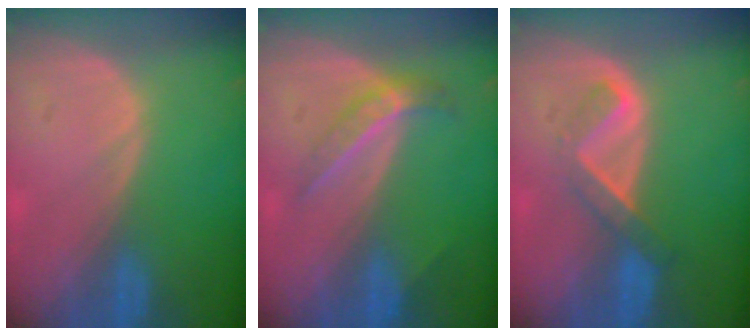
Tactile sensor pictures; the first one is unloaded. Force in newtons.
{"total": 4.5, "press": 4.0, "slide": 2.2}
{"total": 5.2, "press": 4.4, "slide": 2.8}